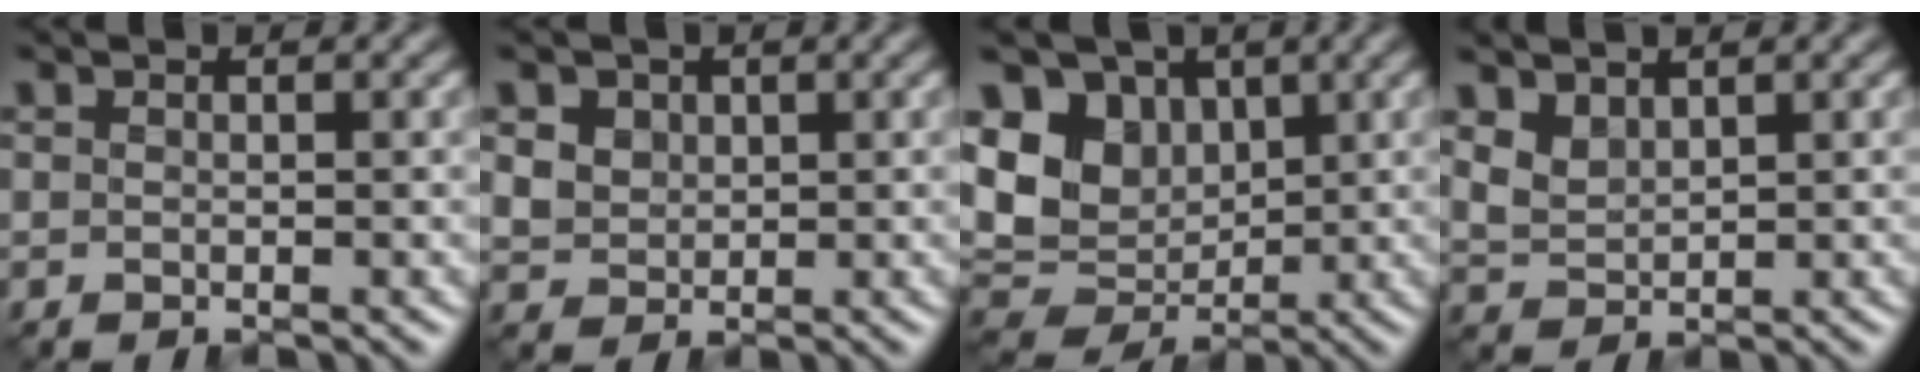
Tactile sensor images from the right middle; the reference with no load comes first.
{"total": 3.6, "force": [1.7, 2.7, 1.6], "torque": [-0.061, 0.000, 0.038]}
{"total": 8.8, "force": [2.3, 6.9, 5.0], "torque": [-0.107, 0.002, 0.028]}
{"total": 2.8, "force": [1.9, 1.5, 1.4], "torque": [-0.037, -0.002, 0.044]}